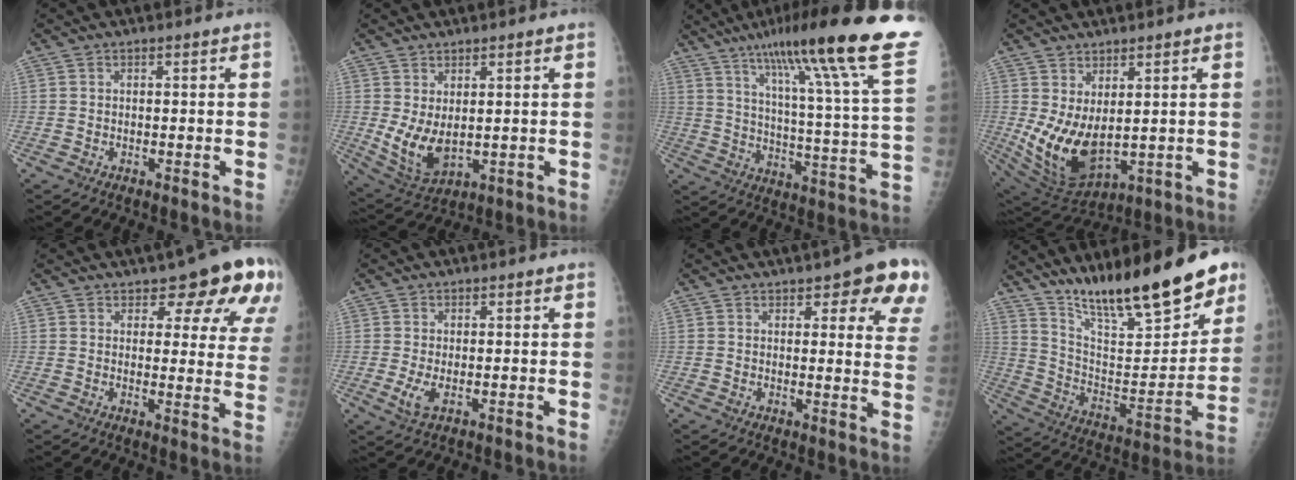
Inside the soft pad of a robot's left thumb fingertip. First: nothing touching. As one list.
[{"total": 7.6, "force": [0.6, 4.2, 6.4], "torque": [-0.113, -0.018, 0.033]}, {"total": 28.1, "force": [18.9, 2.0, 20.7], "torque": [-0.301, -0.073, 0.270]}, {"total": 11.4, "force": [1.3, 5.9, 9.6], "torque": [-0.171, -0.031, 0.052]}, {"total": 14.9, "force": [9.3, 5.7, 10.2], "torque": [-0.076, -0.044, 0.103]}, {"total": 2.8, "force": [-0.3, 1.0, 2.6], "torque": [-0.061, -0.009, -0.004]}, {"total": 12.9, "force": [7.8, 4.3, 9.3], "torque": [-0.071, -0.034, 0.079]}, {"total": 24.1, "force": [18.2, 5.5, 14.7], "torque": [-0.194, -0.088, 0.305]}]